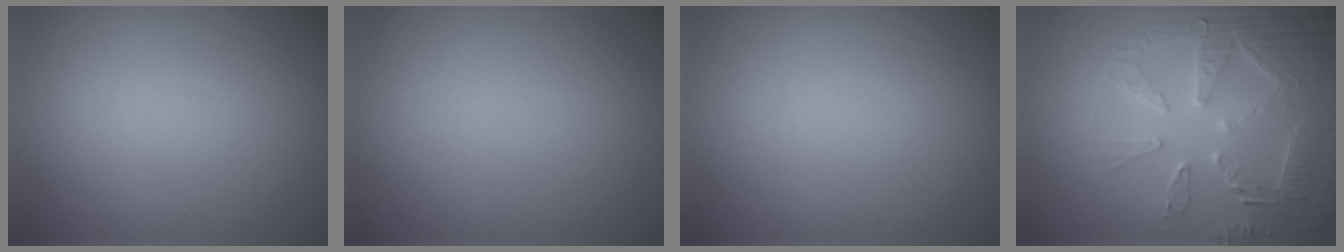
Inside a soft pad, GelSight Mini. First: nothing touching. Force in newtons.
{"total": 0.0}
{"total": 0.0}
{"total": 6.7, "press": 5.6, "slide": 3.7}